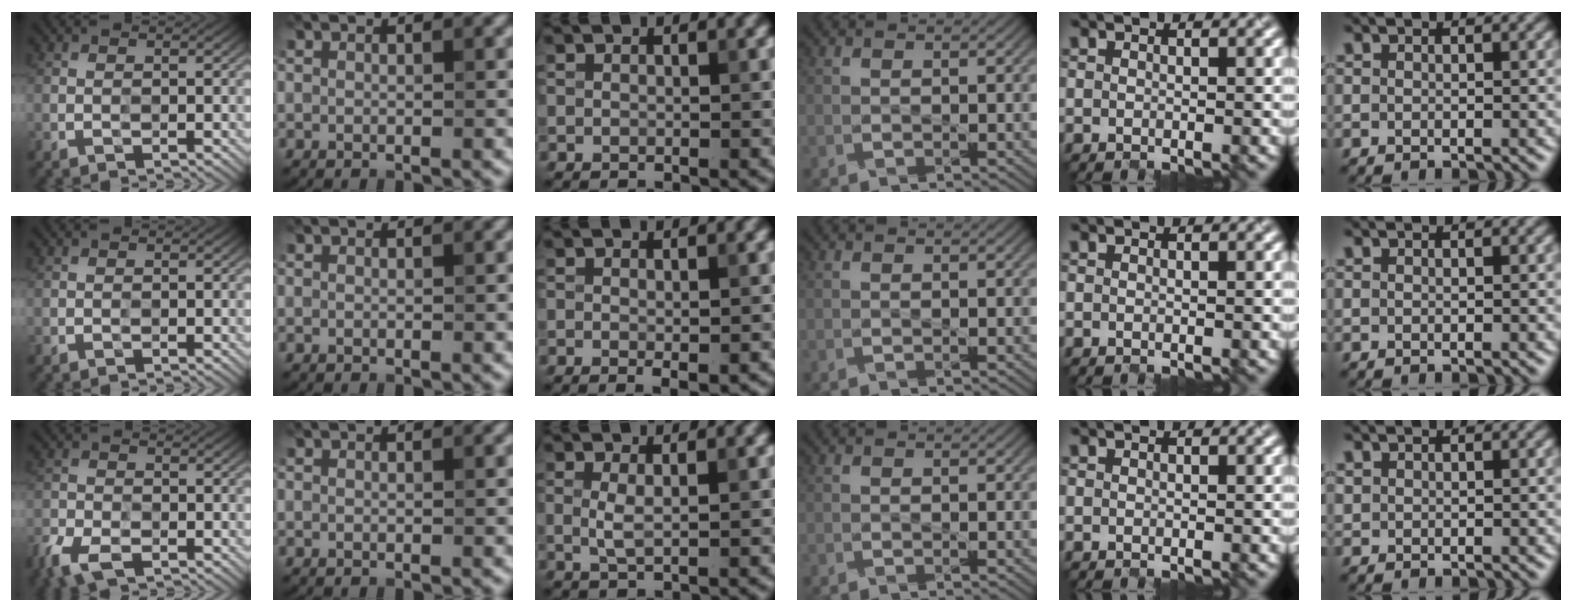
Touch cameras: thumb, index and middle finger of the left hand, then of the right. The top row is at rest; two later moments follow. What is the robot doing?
{"motion": "close", "object": "egg carton"}